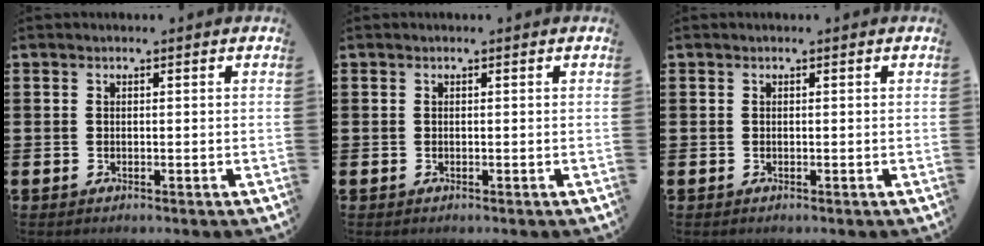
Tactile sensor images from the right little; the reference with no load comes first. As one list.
[{"total": 0.0}, {"total": 0.0}]